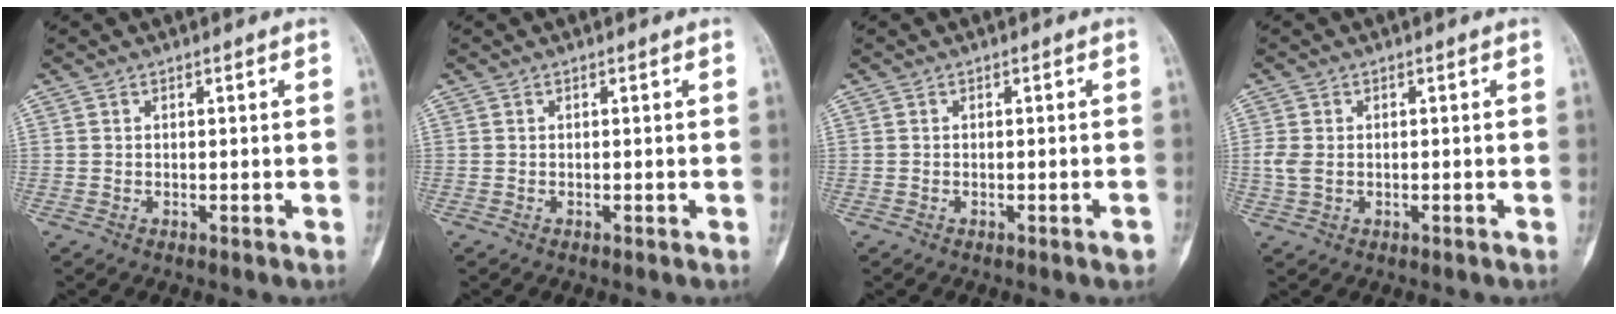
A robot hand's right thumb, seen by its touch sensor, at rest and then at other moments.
{"total": 0.0}
{"total": 1.2, "force": [-0.7, 0.2, 0.9], "torque": [-0.011, 0.004, -0.010]}
{"total": 2.9, "force": [-0.3, 2.0, 2.1], "torque": [-0.055, 0.005, -0.007]}